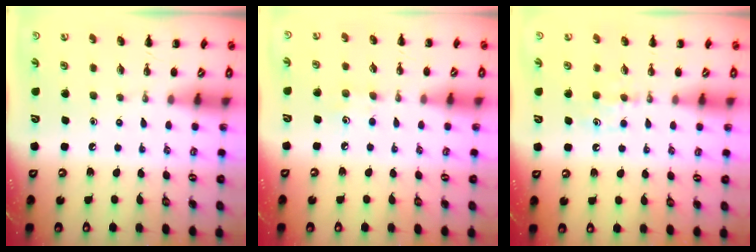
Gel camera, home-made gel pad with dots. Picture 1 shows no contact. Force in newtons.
{"total": 5.9, "press": 5.7, "slide": 1.5}
{"total": 4.6, "press": 4.4, "slide": 1.3}